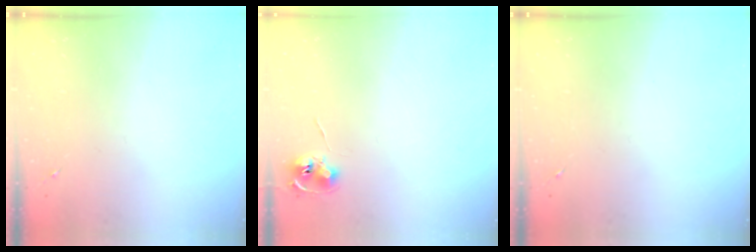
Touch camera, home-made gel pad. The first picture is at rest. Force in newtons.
{"total": 7.5, "press": 7.5, "slide": 0.5}
{"total": 0.0}